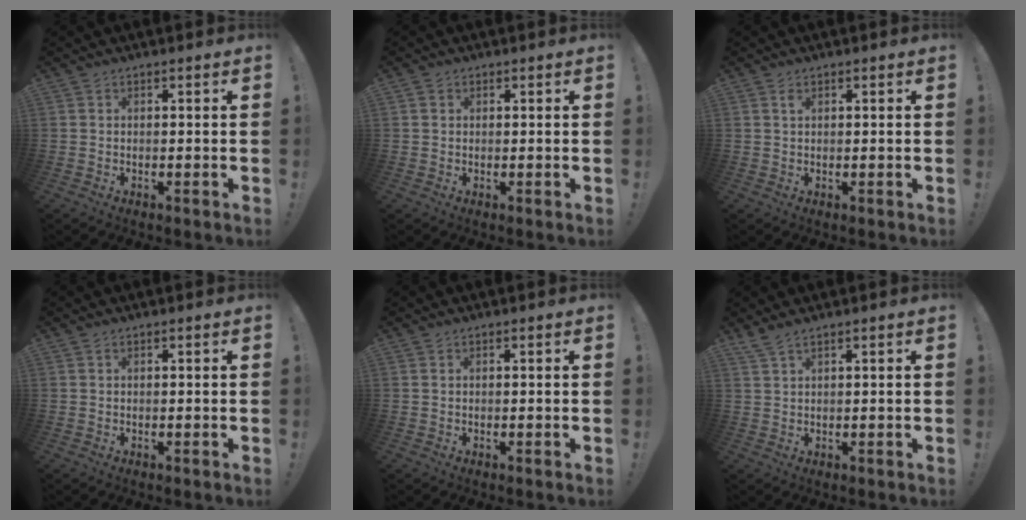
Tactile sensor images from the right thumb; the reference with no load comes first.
{"total": 1.0, "force": [0.6, 0.8, 0.2], "torque": [-0.003, 0.002, 0.012]}
{"total": 1.2, "force": [0.6, 0.6, 0.8], "torque": [-0.012, -0.001, 0.010]}
{"total": 0.0}
{"total": 0.0}
{"total": 2.4, "force": [1.9, 0.1, 1.4], "torque": [-0.033, -0.006, 0.035]}